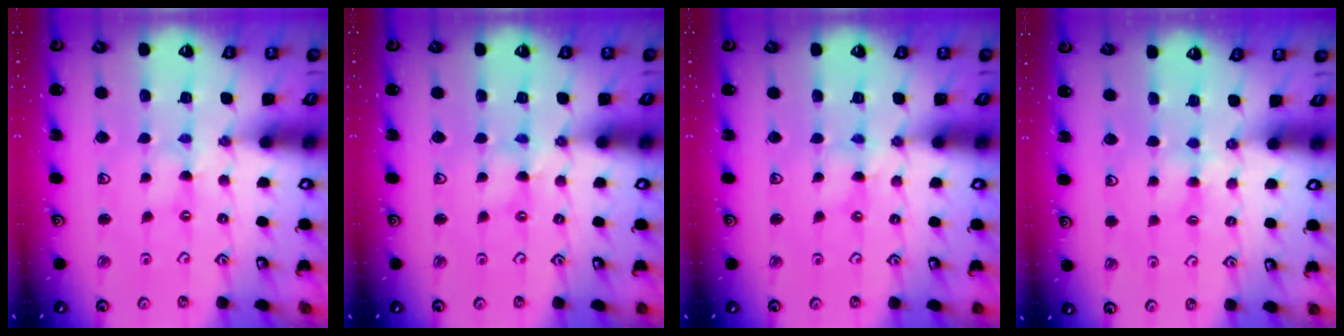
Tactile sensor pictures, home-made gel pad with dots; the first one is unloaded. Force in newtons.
{"total": 1.5, "press": 1.5, "slide": 0.3}
{"total": 0.6, "press": 0.6, "slide": 0.2}
{"total": 2.2, "press": 2.1, "slide": 0.4}